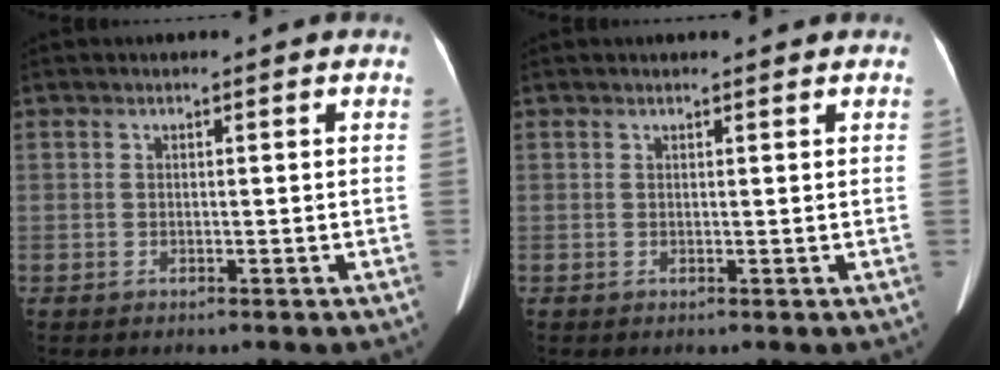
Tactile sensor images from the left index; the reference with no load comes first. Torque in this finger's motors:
{"motor_torque": [-0.14, -0.12, -0.23, -0.03]}